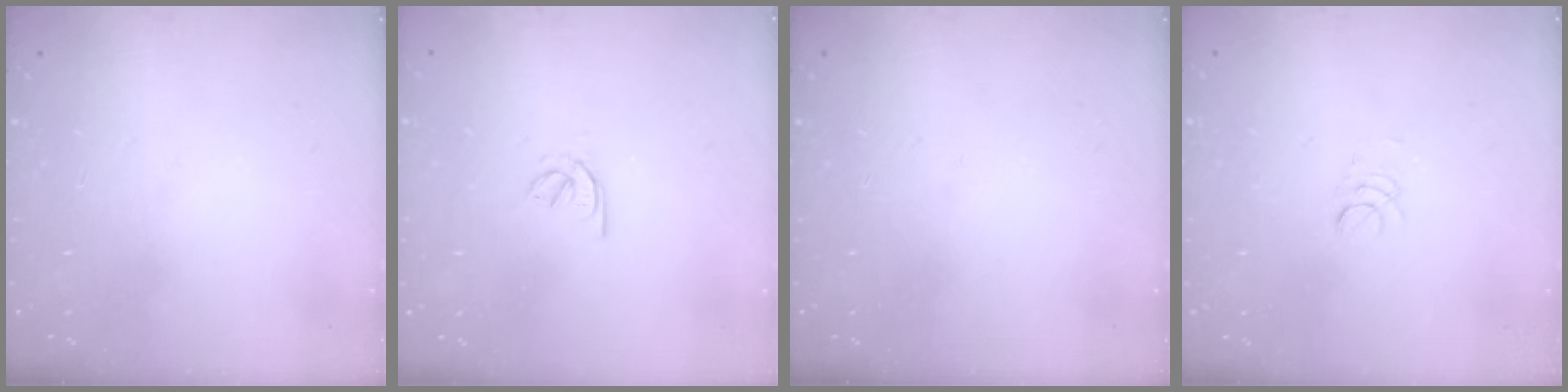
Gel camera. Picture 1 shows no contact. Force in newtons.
{"total": 2.9, "press": 2.8, "slide": 0.8}
{"total": 0.0}
{"total": 2.9, "press": 2.8, "slide": 0.3}